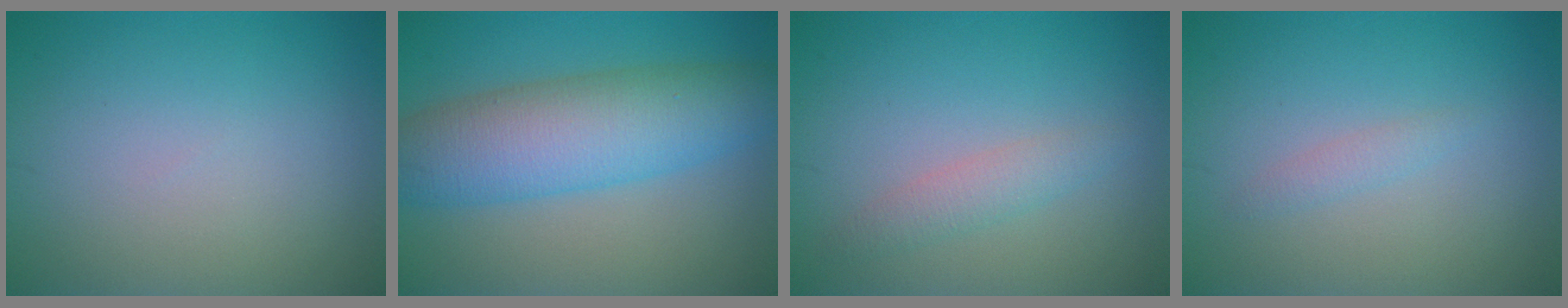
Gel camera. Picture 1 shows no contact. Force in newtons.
{"total": 8.6, "press": 8.6, "slide": 0.5}
{"total": 1.8, "press": 1.8, "slide": 0.0}
{"total": 1.0, "press": 1.0, "slide": 0.0}